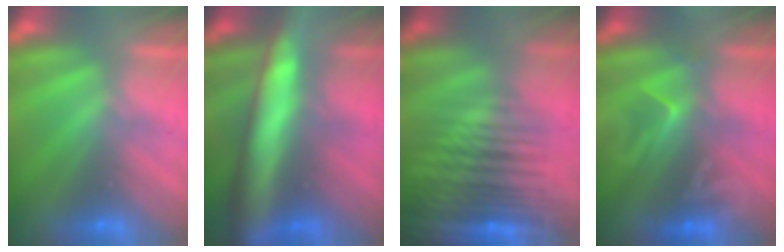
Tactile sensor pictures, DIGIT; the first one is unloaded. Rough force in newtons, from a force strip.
{"total": 6.3}
{"total": 9.1}
{"total": 2.4}